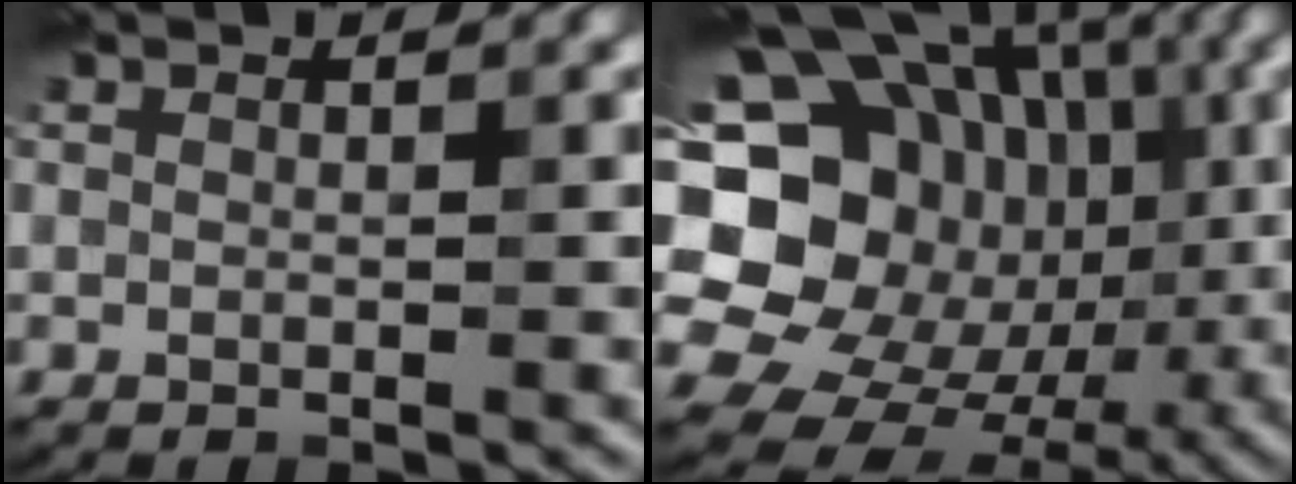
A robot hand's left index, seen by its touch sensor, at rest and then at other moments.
{"total": 19.8, "force": [0.8, 17.2, 9.7], "torque": [-0.174, 0.024, 0.001]}